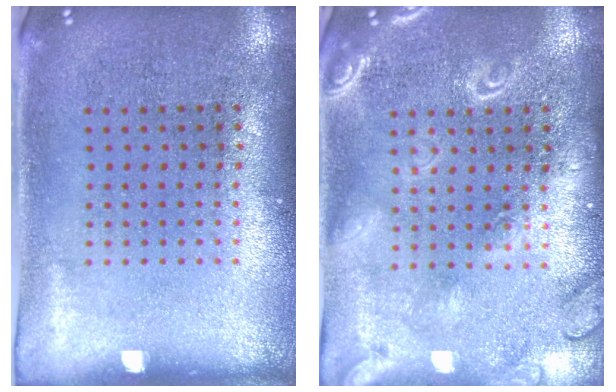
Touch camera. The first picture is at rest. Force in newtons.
{"total": 2.1, "press": 2.1, "slide": 0.2}